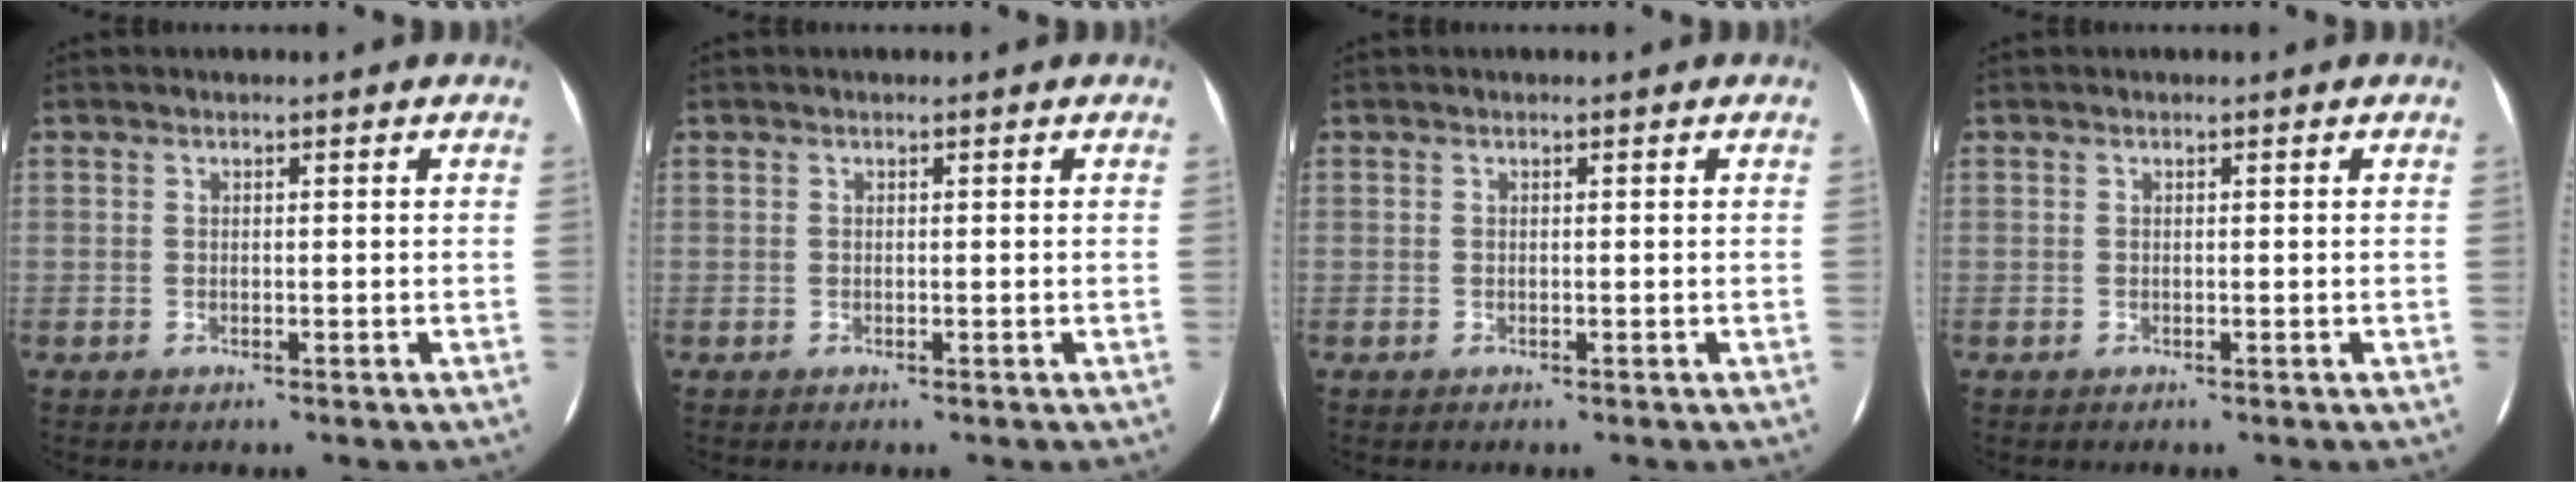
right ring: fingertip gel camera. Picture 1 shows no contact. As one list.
[{"total": 0.0}, {"total": 0.0}, {"total": 0.0}]